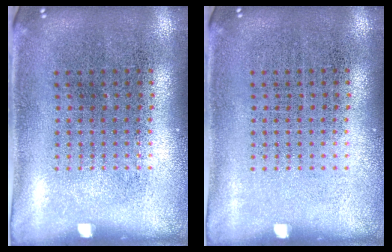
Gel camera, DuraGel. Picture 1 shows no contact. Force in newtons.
{"total": 0.0}